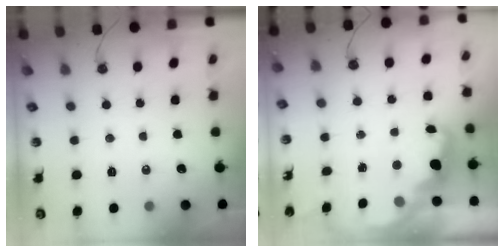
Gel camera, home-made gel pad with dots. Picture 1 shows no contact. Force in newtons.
{"total": 2.6, "press": 2.5, "slide": 0.5}